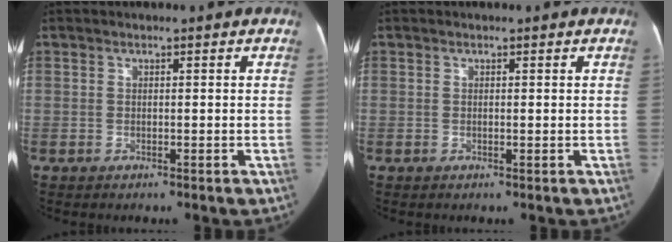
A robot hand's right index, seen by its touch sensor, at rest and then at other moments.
{"total": 0.0}